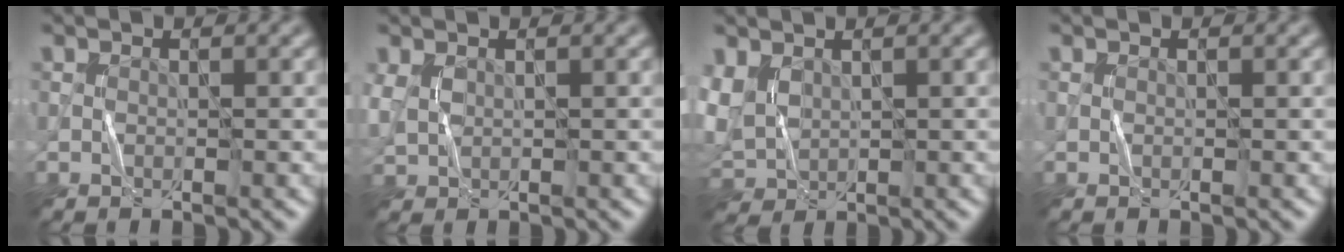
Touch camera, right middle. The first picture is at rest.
{"total": 2.2, "force": [0.8, 1.5, 1.4], "torque": [-0.038, 0.004, 0.021]}
{"total": 4.1, "force": [1.4, 3.0, 2.4], "torque": [-0.069, -0.002, 0.030]}
{"total": 0.0}